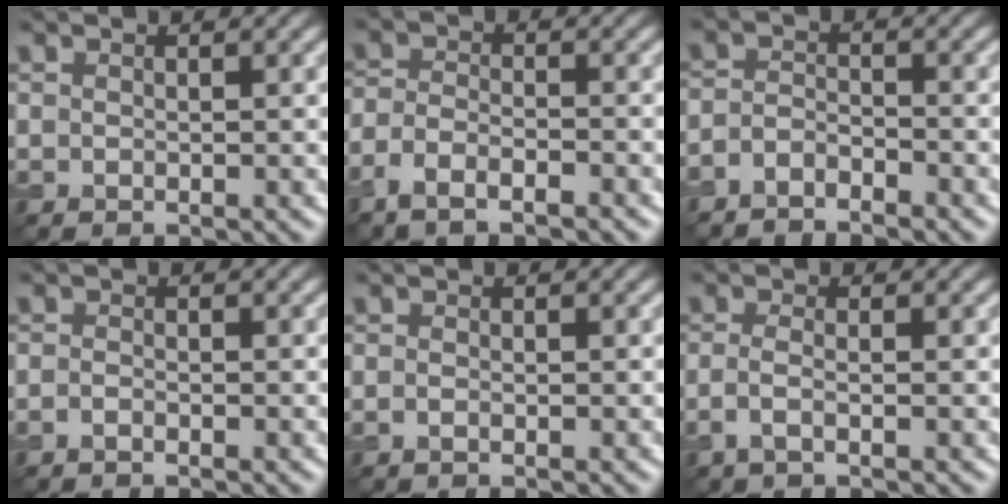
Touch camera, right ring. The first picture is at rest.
{"total": 3.1, "force": [-2.5, 0.9, 1.5], "torque": [-0.026, -0.004, -0.054]}
{"total": 2.5, "force": [-2.4, 0.4, 0.4], "torque": [-0.009, -0.004, -0.055]}
{"total": 0.6, "force": [-0.6, 0.0, 0.1], "torque": [-0.003, -0.001, -0.015]}
{"total": 0.0}
{"total": 1.0, "force": [-0.3, 0.1, 1.0], "torque": [-0.018, 0.002, -0.013]}